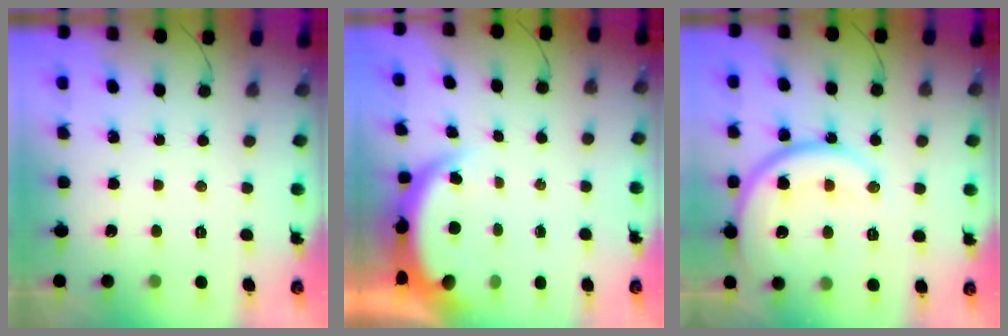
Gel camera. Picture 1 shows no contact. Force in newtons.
{"total": 4.4, "press": 4.3, "slide": 0.8}
{"total": 16.4, "press": 16.3, "slide": 1.9}